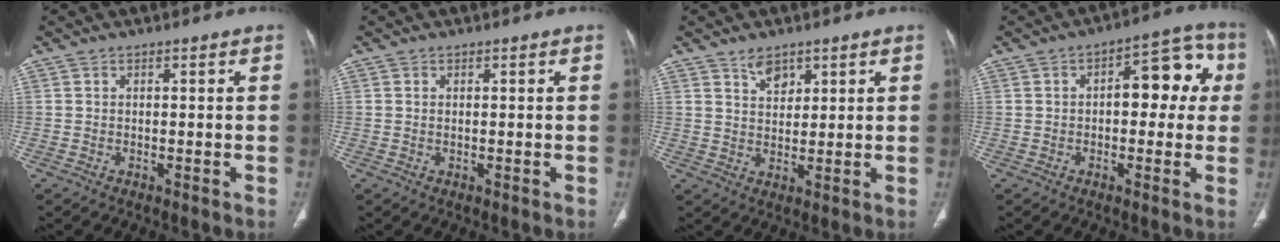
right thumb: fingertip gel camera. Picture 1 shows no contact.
{"total": 0.0}
{"total": 4.1, "force": [2.8, 2.4, 1.8], "torque": [-0.013, -0.022, 0.053]}
{"total": 11.2, "force": [1.3, 6.1, 9.3], "torque": [-0.076, 0.036, 0.009]}